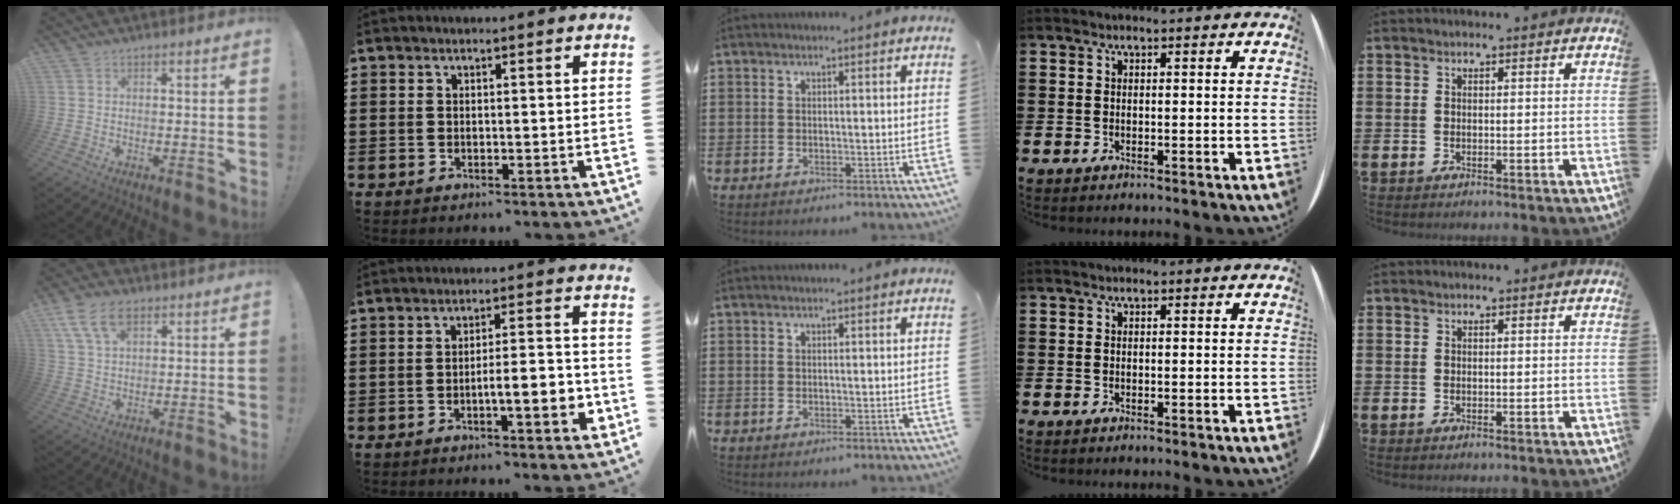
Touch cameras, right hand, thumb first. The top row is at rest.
{"thumb": {"total": 9.1, "force": [4.6, 4.9, 6.2], "torque": [-0.117, 0.001, 0.090]}, "index": {"total": 6.3, "force": [-2.3, 1.4, 5.7], "torque": [-0.086, -0.001, -0.041]}}